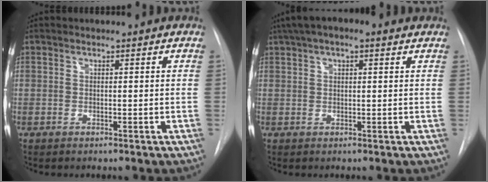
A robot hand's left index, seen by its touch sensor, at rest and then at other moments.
{"total": 7.8, "force": [5.1, 2.4, 5.4], "torque": [-0.097, 0.041, 0.080]}